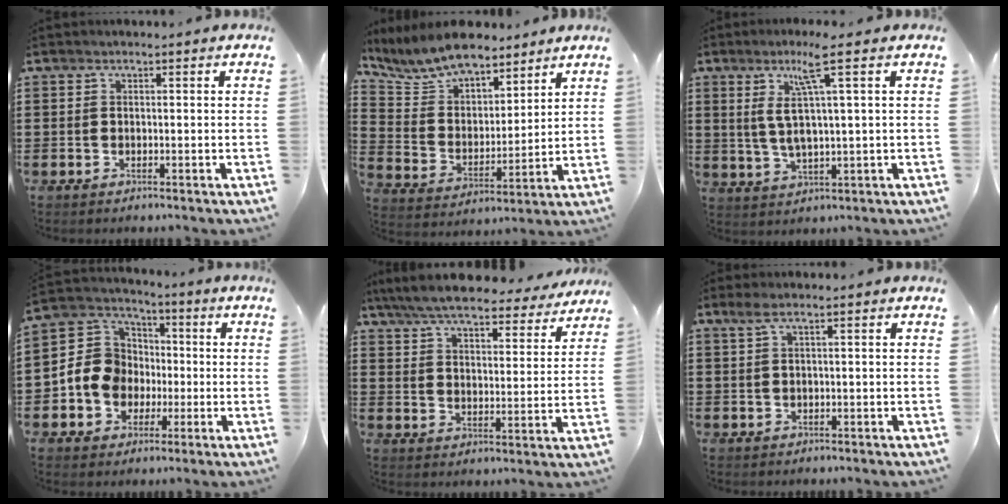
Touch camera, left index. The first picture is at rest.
{"total": 9.2, "force": [8.4, 2.7, 2.6], "torque": [-0.090, -0.036, 0.158]}
{"total": 7.5, "force": [3.3, 0.1, 6.8], "torque": [-0.153, -0.006, 0.049]}
{"total": 9.0, "force": [-1.1, 8.5, 2.6], "torque": [-0.104, 0.010, -0.023]}
{"total": 7.3, "force": [6.8, 0.7, 2.6], "torque": [-0.079, -0.035, 0.120]}
{"total": 1.6, "force": [0.3, 0.1, 1.5], "torque": [-0.029, -0.001, 0.006]}